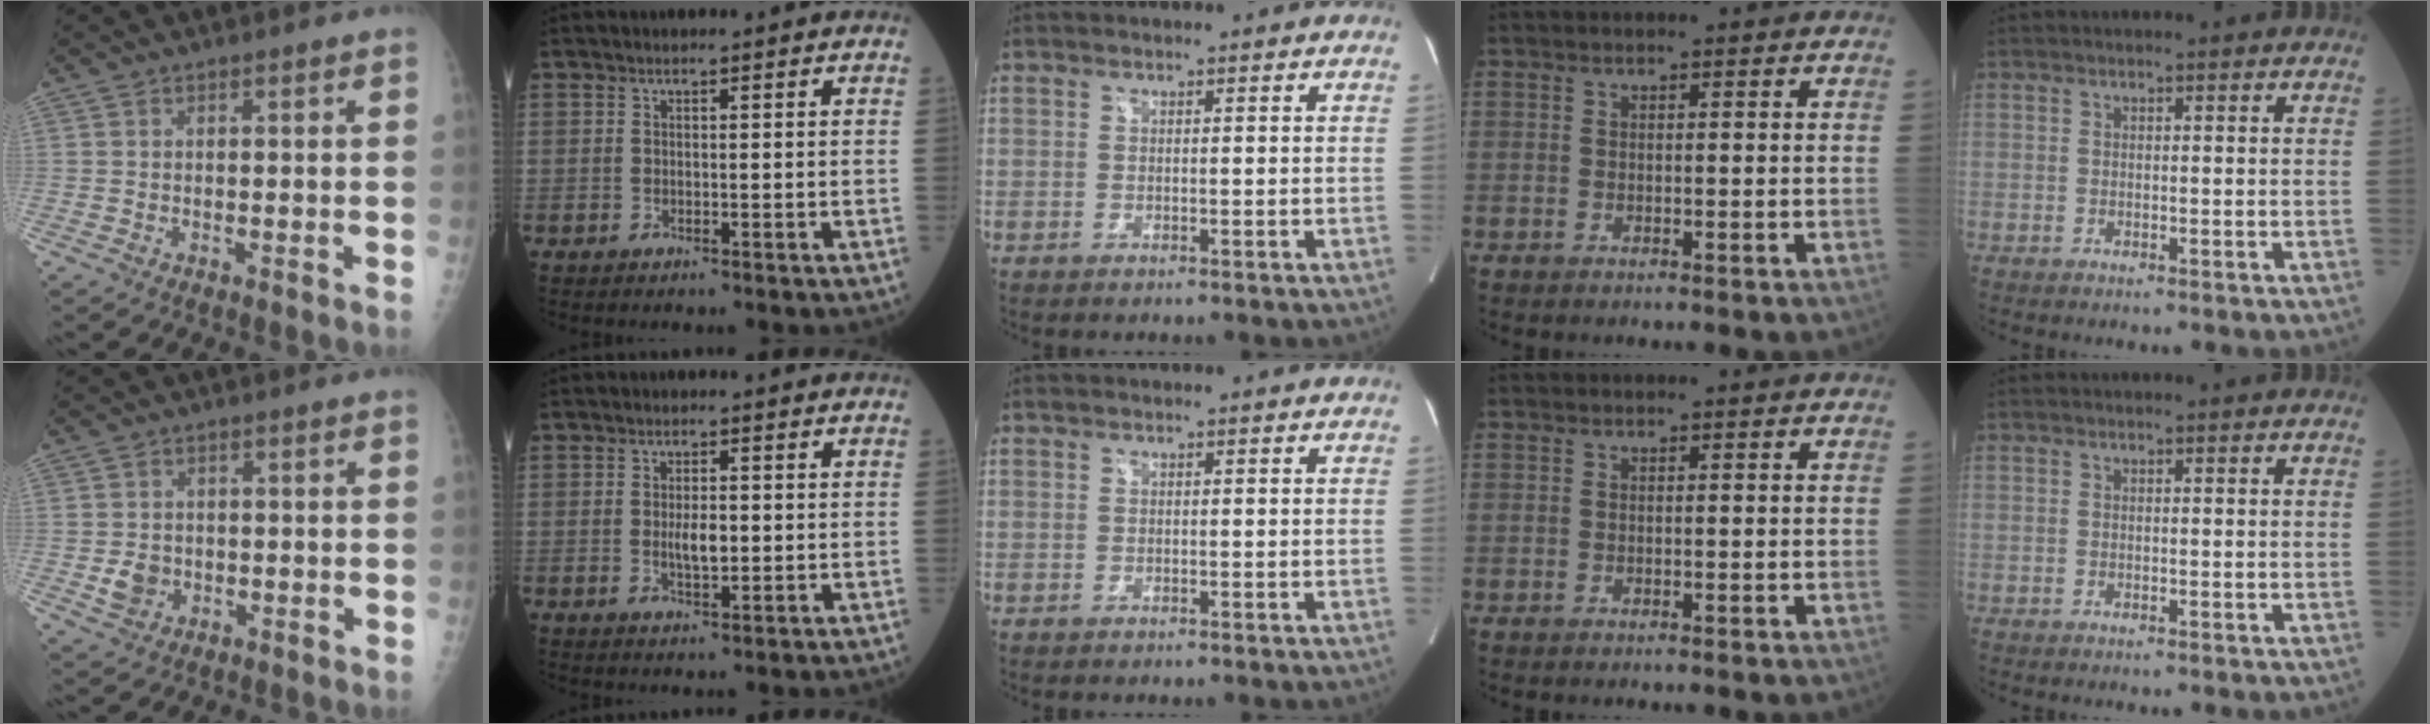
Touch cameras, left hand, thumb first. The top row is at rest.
{"thumb": {"total": 3.8, "force": [-0.8, 3.3, 1.7], "torque": [-0.016, 0.002, -0.008]}, "index": {"total": 2.6, "force": [-0.2, 1.0, 2.4], "torque": [-0.039, -0.001, -0.001]}}